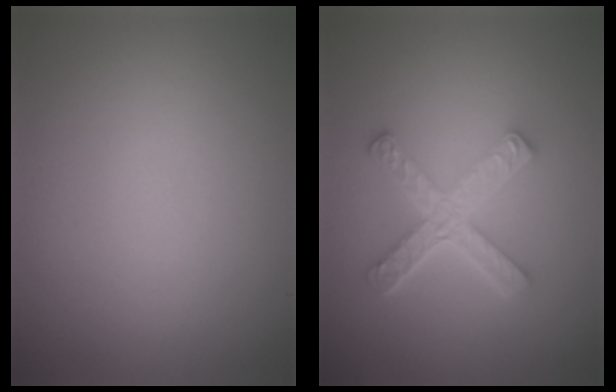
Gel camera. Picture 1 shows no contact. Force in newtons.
{"total": 4.9, "press": 3.5, "slide": 3.4}